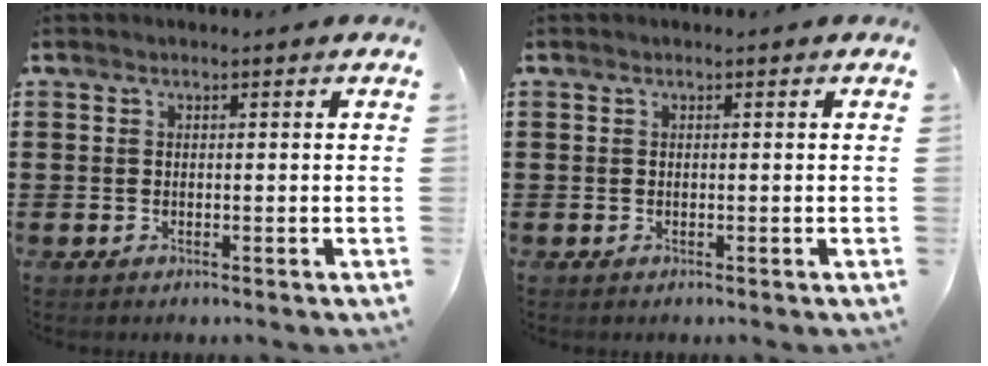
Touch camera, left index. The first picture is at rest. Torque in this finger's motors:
{"motor_torque": [-0.06, 0.00, 0.00, -0.01]}